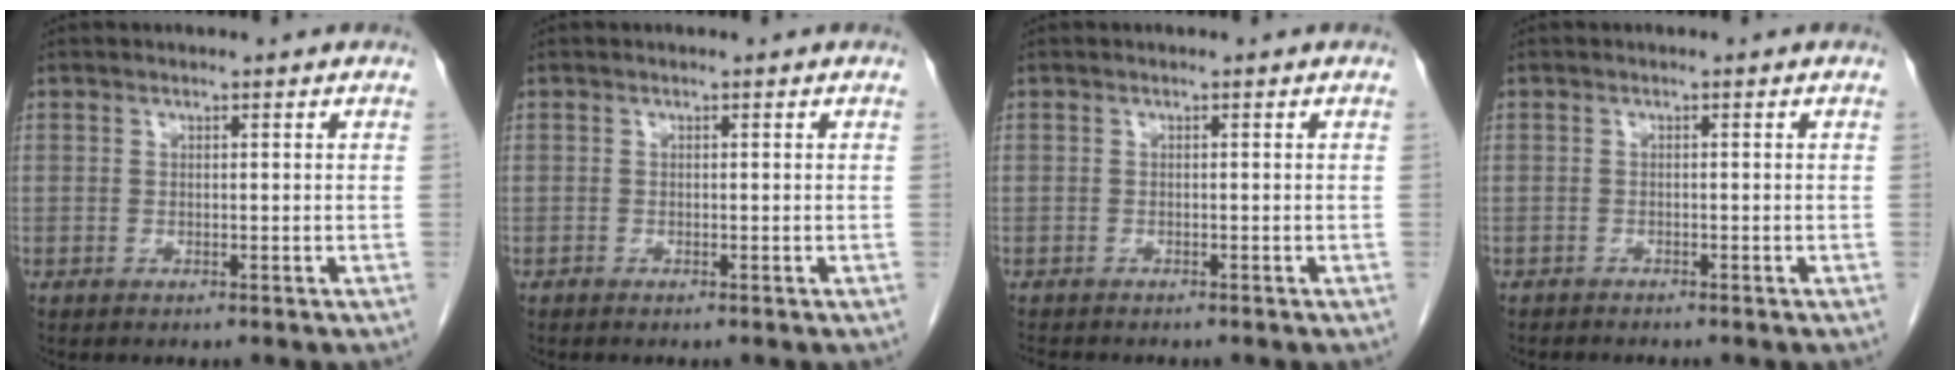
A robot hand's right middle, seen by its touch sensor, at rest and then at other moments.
{"total": 0.0}
{"total": 3.3, "force": [-3.0, 0.7, 1.3], "torque": [-0.020, -0.007, -0.043]}
{"total": 1.6, "force": [-1.5, 0.3, 0.4], "torque": [-0.010, -0.004, -0.024]}